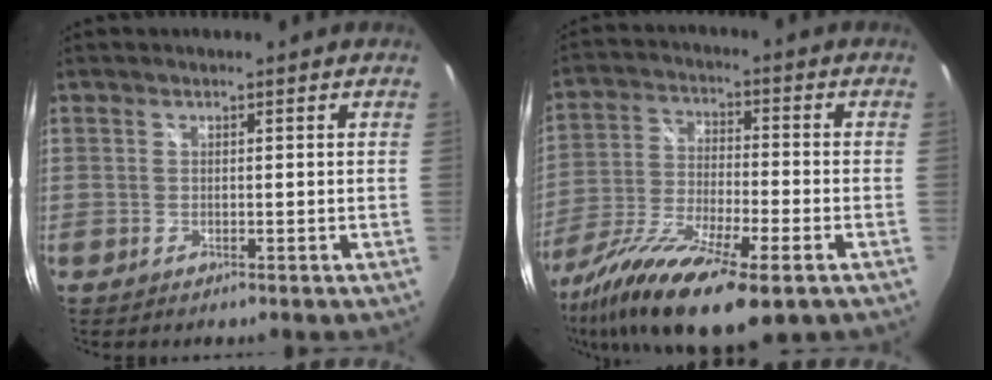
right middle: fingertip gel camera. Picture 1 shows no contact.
{"total": 19.3, "force": [-11.8, 4.6, 14.5], "torque": [-0.286, -0.062, -0.217]}